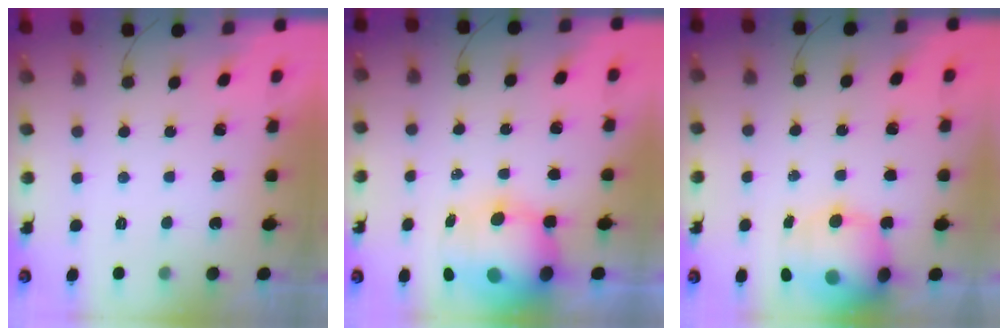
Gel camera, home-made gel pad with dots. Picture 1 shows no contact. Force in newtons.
{"total": 14.0, "press": 13.6, "slide": 3.4}
{"total": 16.2, "press": 15.8, "slide": 3.5}